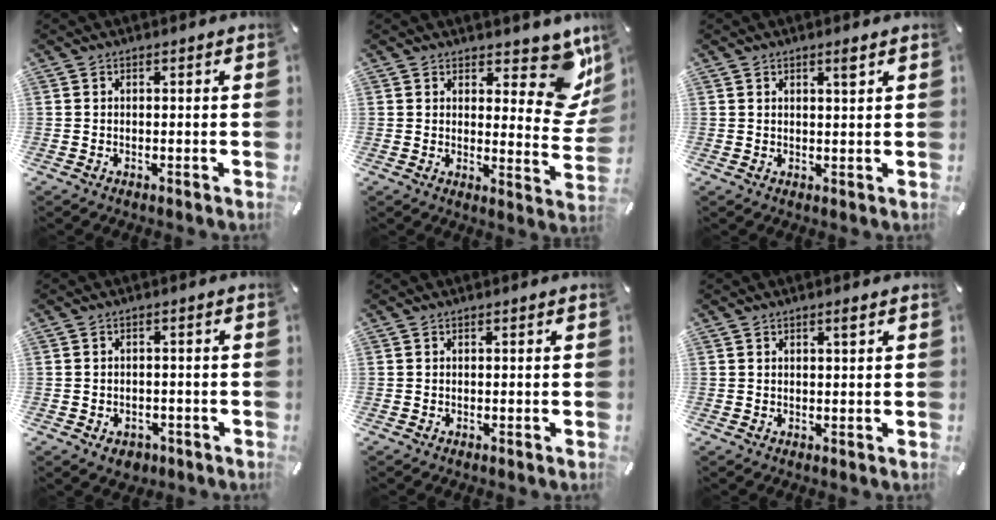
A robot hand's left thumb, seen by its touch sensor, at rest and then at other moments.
{"total": 12.1, "force": [6.5, 5.9, 8.4], "torque": [-0.069, -0.061, 0.116]}
{"total": 2.2, "force": [1.4, 0.5, 1.6], "torque": [-0.025, -0.003, 0.023]}
{"total": 3.2, "force": [-1.6, 2.5, 1.3], "torque": [-0.028, 0.005, -0.030]}
{"total": 0.0}
{"total": 1.3, "force": [0.8, 0.4, 1.0], "torque": [-0.020, 0.001, 0.013]}